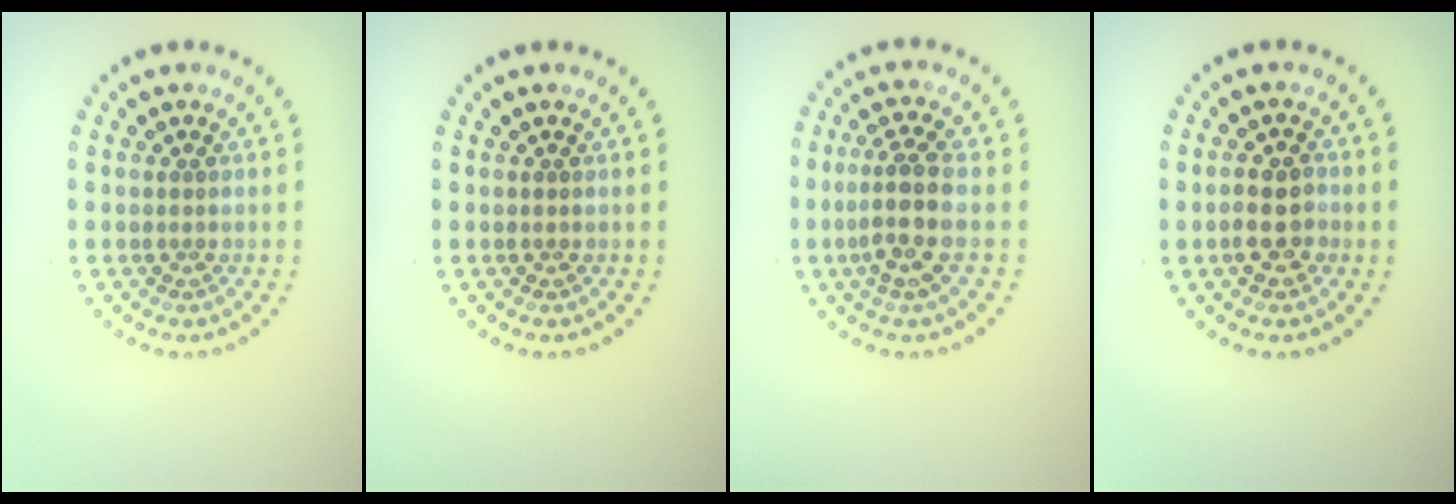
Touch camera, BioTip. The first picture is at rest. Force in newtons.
{"total": 0.0}
{"total": 3.8, "press": 3.1, "slide": 2.1}
{"total": 2.7, "press": 2.6, "slide": 0.6}